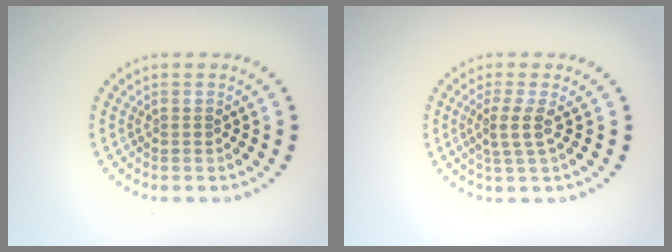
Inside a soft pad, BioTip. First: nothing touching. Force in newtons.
{"total": 2.2, "press": 1.6, "slide": 1.4}